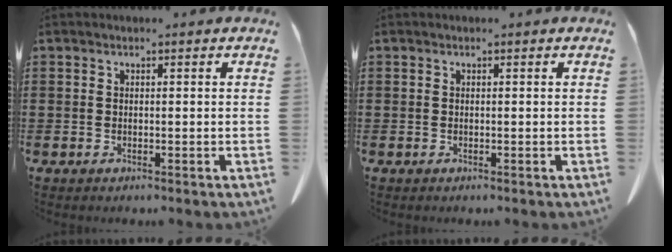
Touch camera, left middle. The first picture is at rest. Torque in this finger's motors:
{"motor_torque": [0.00, 0.00, 0.00, -0.01]}